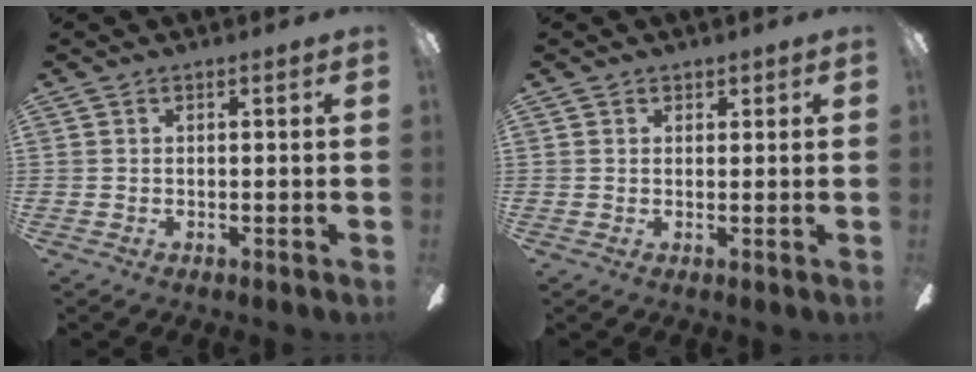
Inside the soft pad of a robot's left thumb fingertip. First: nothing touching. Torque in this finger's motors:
{"motor_torque": [0.16, -0.07, -0.13, -0.04, 0.00]}